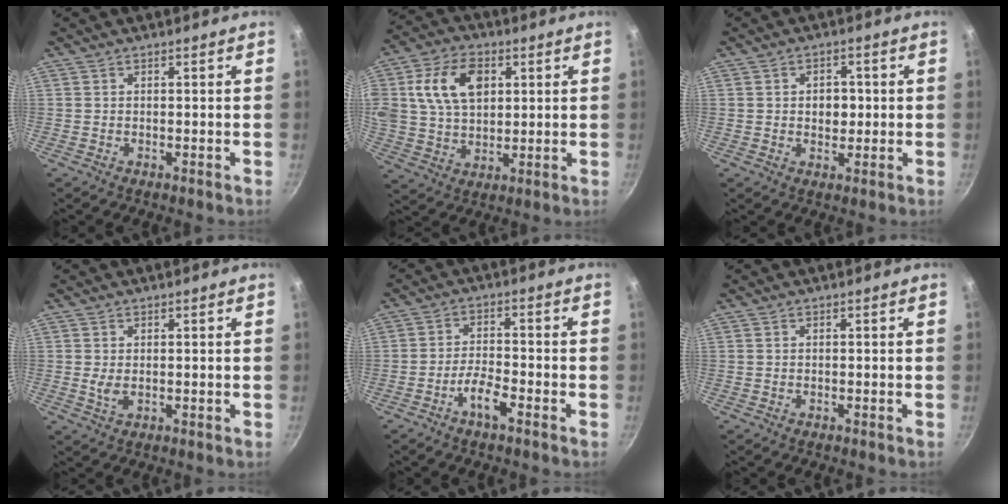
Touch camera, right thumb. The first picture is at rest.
{"total": 14.0, "force": [3.9, 9.6, 9.5], "torque": [-0.158, 0.004, 0.069]}
{"total": 4.4, "force": [0.2, 3.3, 2.9], "torque": [-0.022, -0.002, 0.002]}
{"total": 2.2, "force": [0.4, 1.2, 1.8], "torque": [-0.034, -0.006, 0.011]}
{"total": 4.8, "force": [-2.9, 1.2, 3.6], "torque": [-0.069, 0.022, -0.057]}
{"total": 0.0}